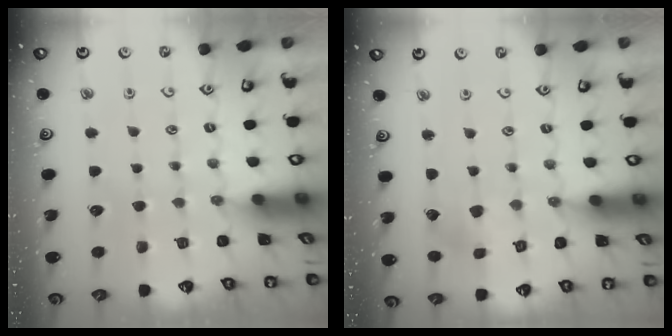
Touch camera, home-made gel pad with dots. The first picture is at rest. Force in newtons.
{"total": 2.8, "press": 2.8, "slide": 0.3}